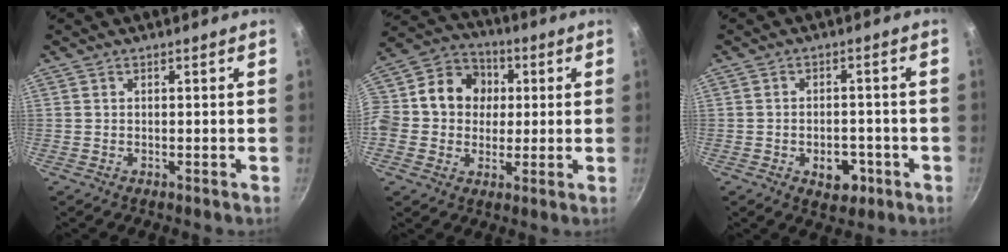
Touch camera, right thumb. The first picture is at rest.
{"total": 16.4, "force": [1.5, 14.3, 7.9], "torque": [-0.126, 0.034, 0.008]}
{"total": 5.7, "force": [-2.4, 3.6, 3.8], "torque": [-0.035, 0.013, -0.030]}